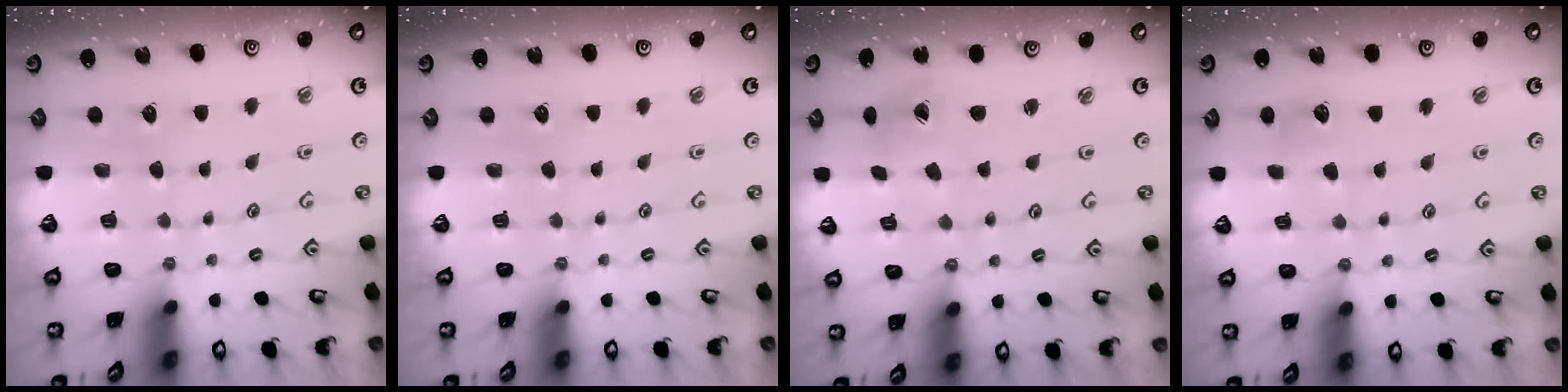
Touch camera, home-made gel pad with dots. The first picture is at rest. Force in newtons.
{"total": 0.0}
{"total": 2.0, "press": 2.0, "slide": 0.3}
{"total": 4.3, "press": 4.3, "slide": 0.5}